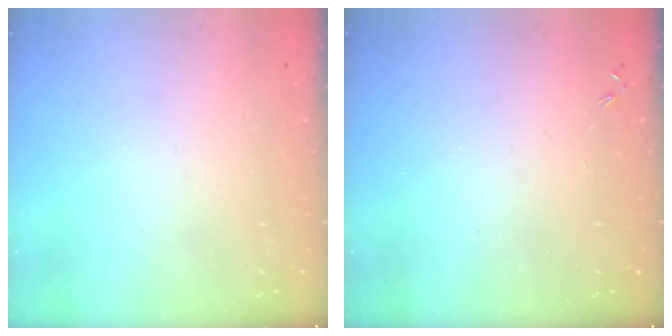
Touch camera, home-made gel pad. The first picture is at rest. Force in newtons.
{"total": 0.0}